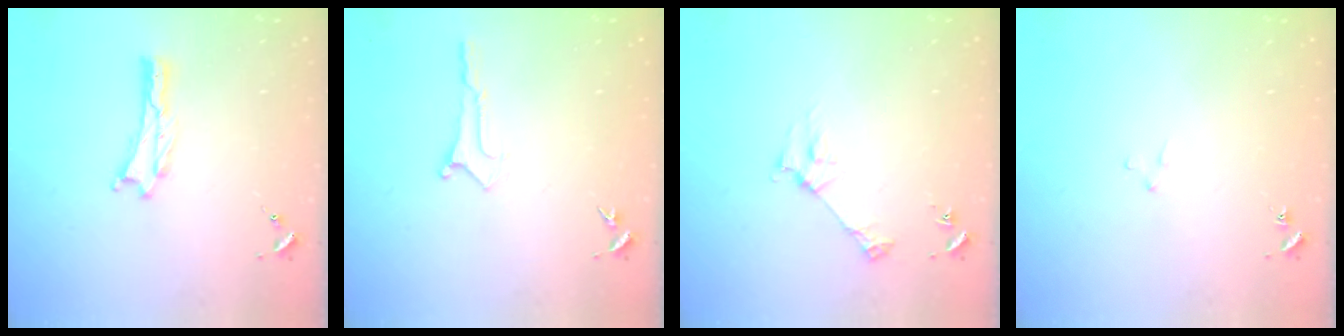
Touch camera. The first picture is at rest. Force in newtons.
{"total": 0.0}
{"total": 2.8, "press": 2.8, "slide": 0.3}
{"total": 1.9, "press": 1.9, "slide": 0.1}